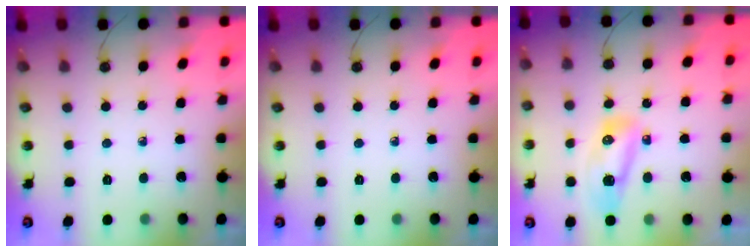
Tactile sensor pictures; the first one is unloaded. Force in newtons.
{"total": 0.0}
{"total": 9.5, "press": 9.5, "slide": 1.3}